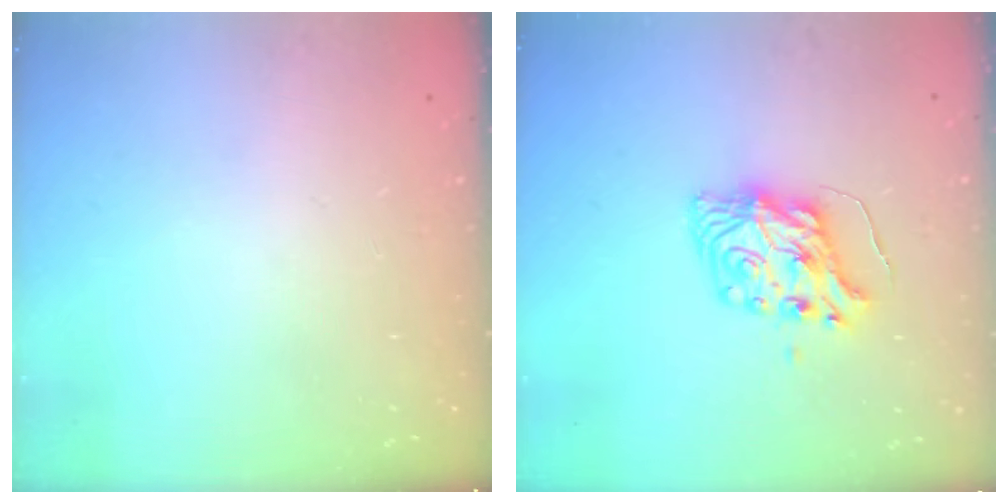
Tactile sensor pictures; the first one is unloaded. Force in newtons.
{"total": 8.4, "press": 8.3, "slide": 0.5}